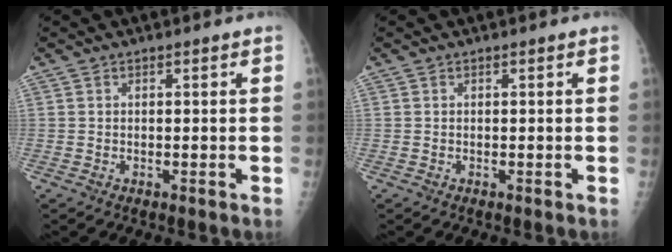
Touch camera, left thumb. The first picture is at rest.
{"total": 0.0}